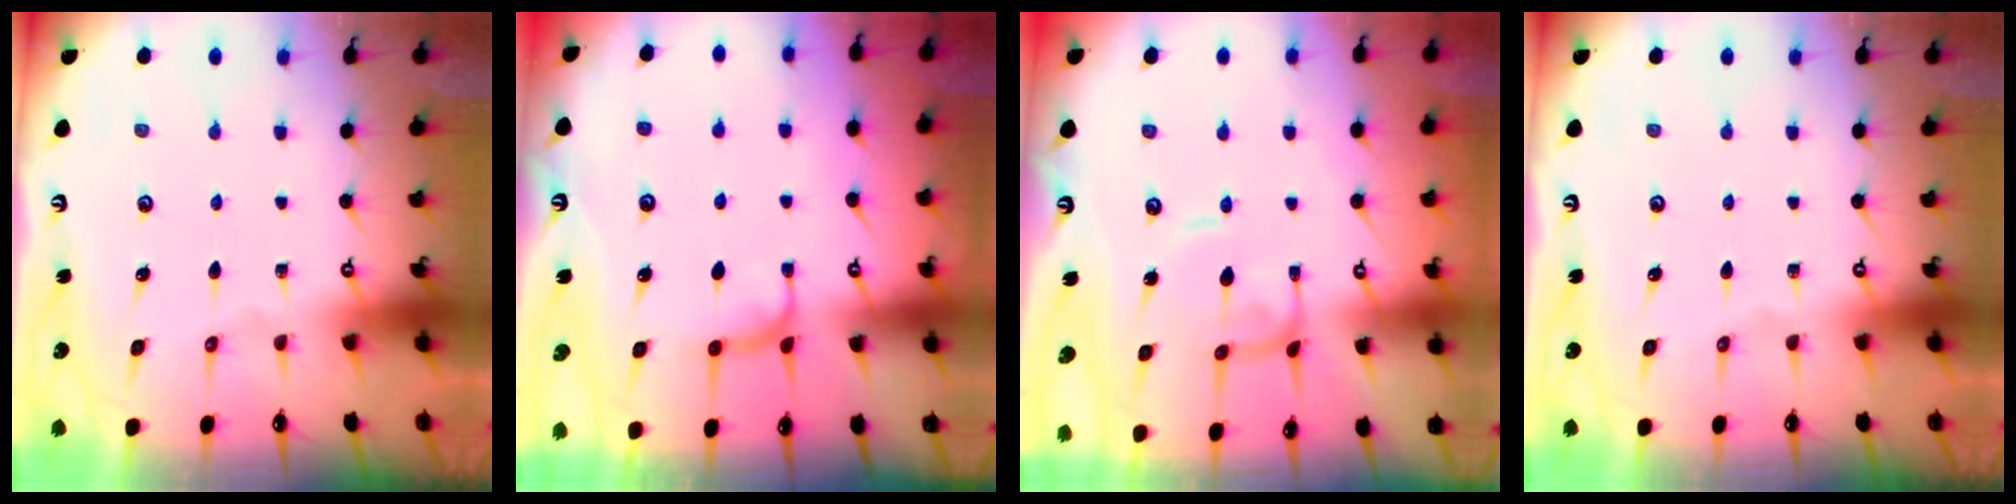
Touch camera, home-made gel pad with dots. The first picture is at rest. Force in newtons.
{"total": 0.8, "press": 0.4, "slide": 0.7}
{"total": 0.9, "press": 0.8, "slide": 0.3}
{"total": 0.0}